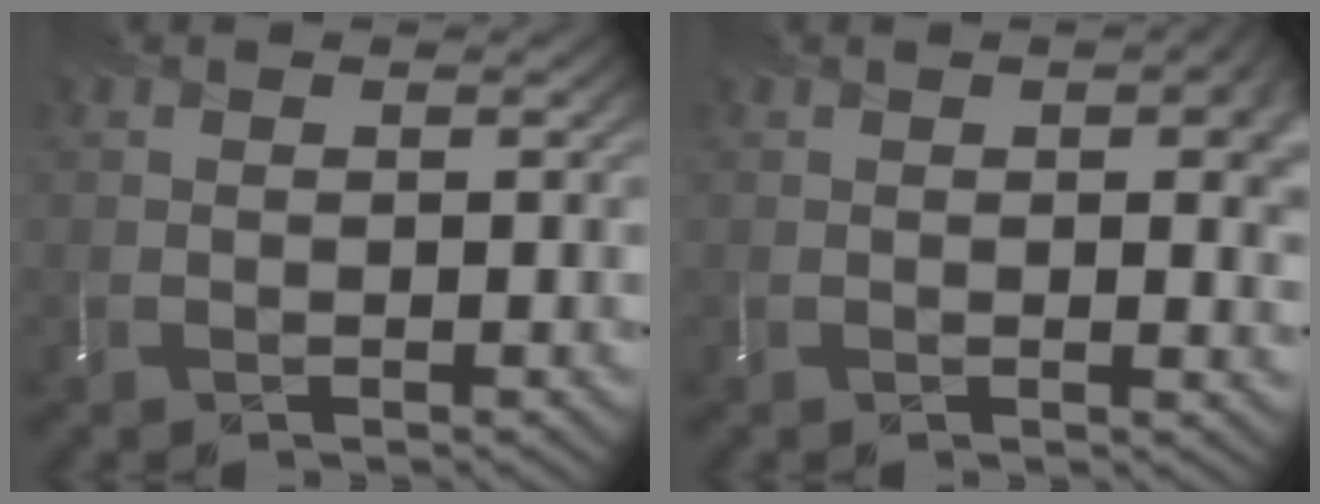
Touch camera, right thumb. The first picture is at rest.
{"total": 4.7, "force": [1.3, 1.9, 4.1], "torque": [-0.051, 0.000, 0.025]}